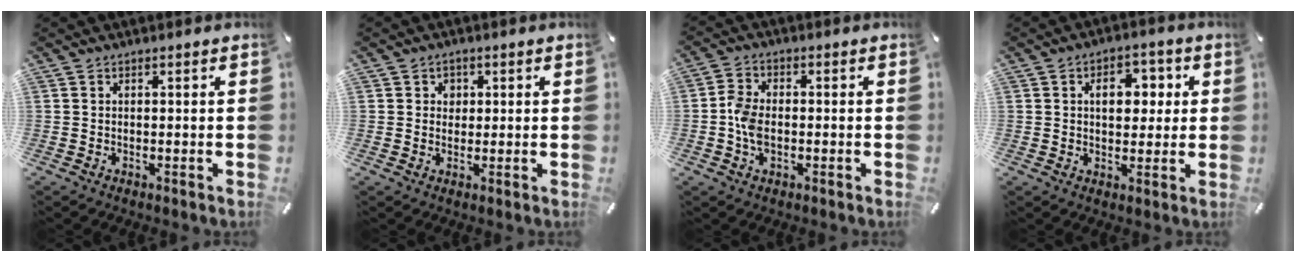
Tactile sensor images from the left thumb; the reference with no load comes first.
{"total": 2.6, "force": [0.5, 2.5, 0.6], "torque": [0.001, -0.001, 0.002]}
{"total": 5.6, "force": [-1.2, 3.8, 3.9], "torque": [-0.094, 0.002, -0.026]}
{"total": 7.8, "force": [1.7, 5.5, 5.3], "torque": [-0.060, -0.004, 0.019]}